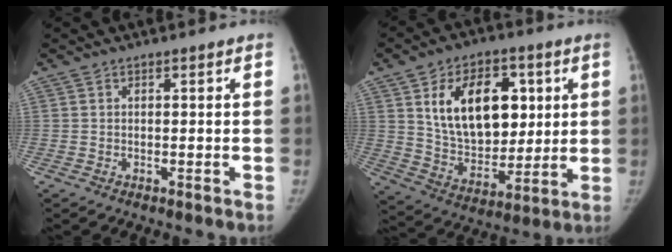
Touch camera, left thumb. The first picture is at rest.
{"total": 19.1, "force": [5.4, 12.4, 13.4], "torque": [-0.167, -0.021, 0.104]}